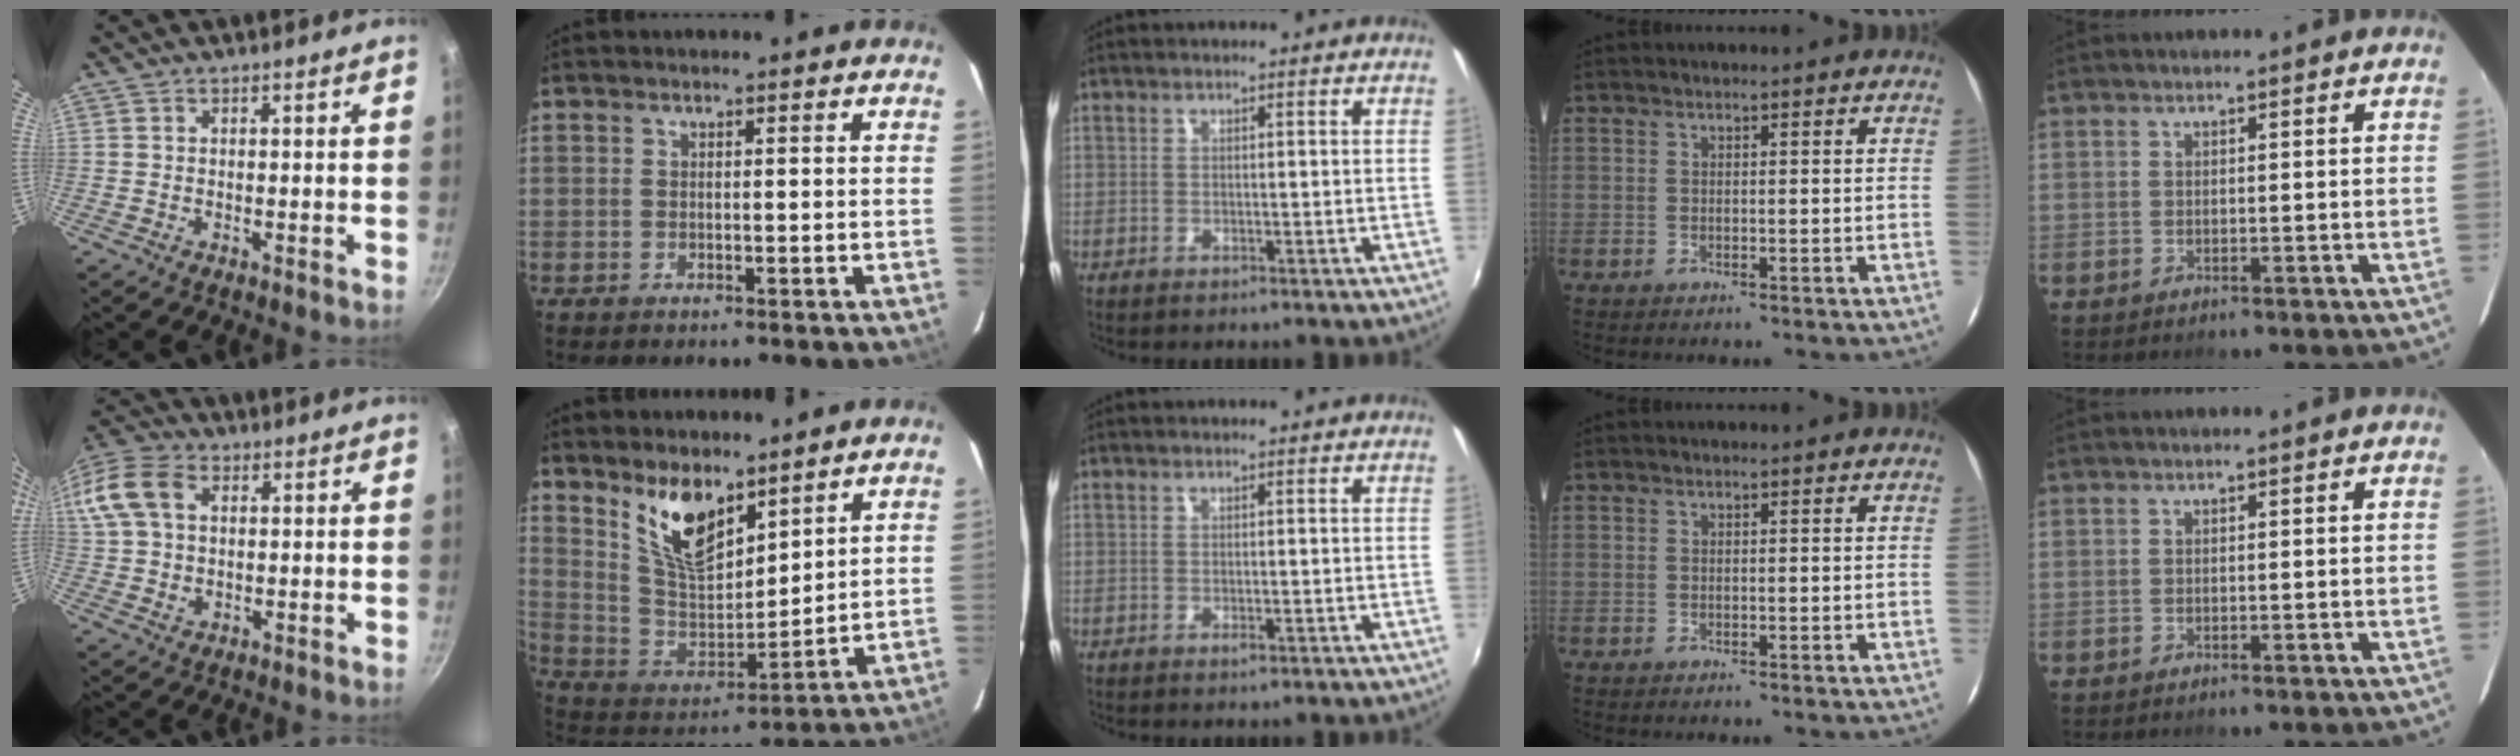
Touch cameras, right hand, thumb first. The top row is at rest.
{"thumb": {"total": 15.7, "force": [4.1, 11.0, 10.5], "torque": [-0.237, 0.026, 0.069]}, "index": {"total": 12.6, "force": [8.6, 5.0, 7.7], "torque": [-0.148, -0.006, 0.176]}, "middle": {"total": 0.7, "force": [-0.3, 0.4, 0.4], "torque": [-0.007, -0.002, -0.005]}}